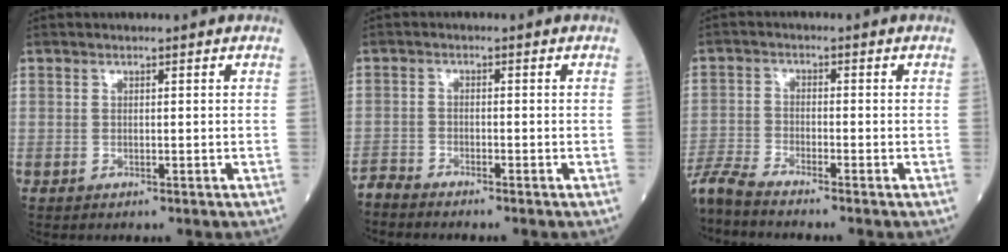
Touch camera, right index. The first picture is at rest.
{"total": 2.9, "force": [-2.9, -0.4, 0.2], "torque": [0.001, -0.011, -0.056]}
{"total": 6.8, "force": [-6.3, -0.7, 2.3], "torque": [-0.044, -0.020, -0.120]}